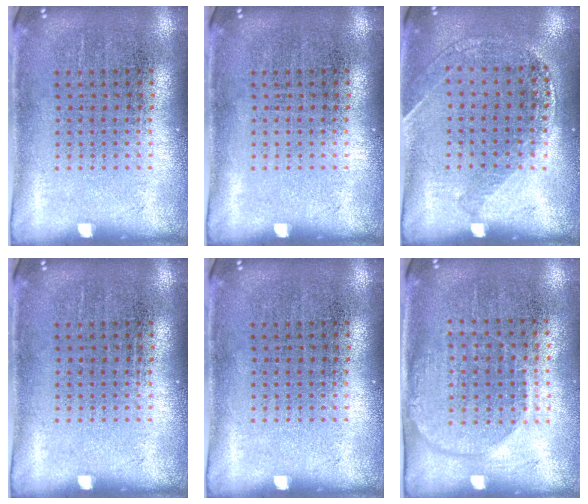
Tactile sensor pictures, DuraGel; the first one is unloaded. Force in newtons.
{"total": 0.0}
{"total": 1.1, "press": 1.1, "slide": 0.2}
{"total": 0.0}
{"total": 0.0}
{"total": 1.4, "press": 1.3, "slide": 0.7}